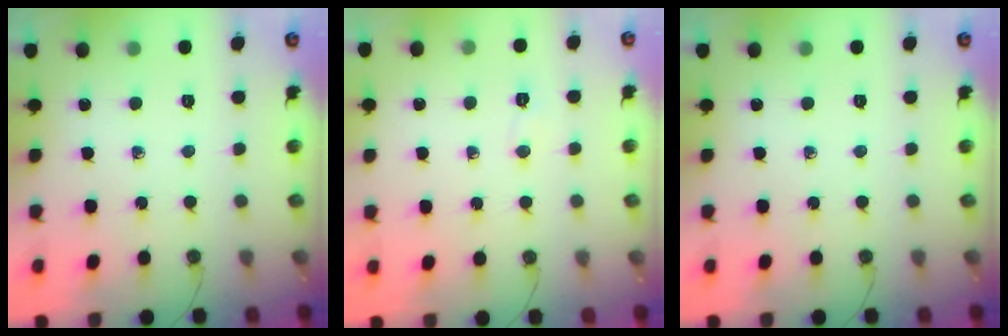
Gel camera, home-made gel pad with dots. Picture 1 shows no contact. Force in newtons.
{"total": 4.2, "press": 3.9, "slide": 1.5}
{"total": 0.0}